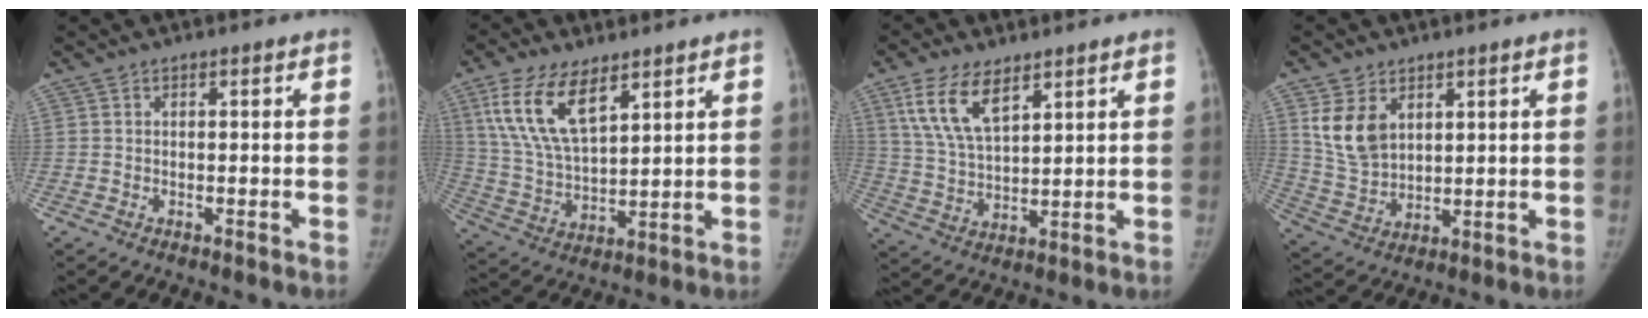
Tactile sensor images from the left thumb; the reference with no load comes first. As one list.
[{"total": 14.3, "force": [7.5, 6.5, 10.2], "torque": [-0.187, -0.025, 0.153]}, {"total": 11.1, "force": [6.1, 5.2, 7.6], "torque": [-0.139, -0.021, 0.129]}, {"total": 9.4, "force": [4.0, 6.4, 5.5], "torque": [-0.088, -0.018, 0.095]}]